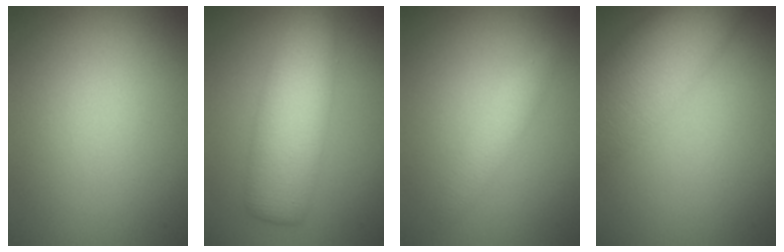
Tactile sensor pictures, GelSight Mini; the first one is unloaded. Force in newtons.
{"total": 6.8, "press": 6.8, "slide": 0.3}
{"total": 1.8, "press": 1.8, "slide": 0.1}
{"total": 10.0, "press": 9.9, "slide": 0.6}